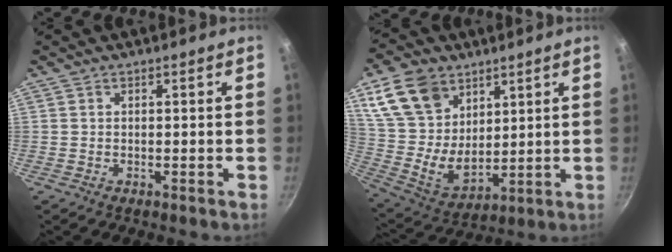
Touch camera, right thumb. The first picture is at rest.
{"total": 17.8, "force": [9.1, 12.1, 9.3], "torque": [-0.157, -0.041, 0.189]}